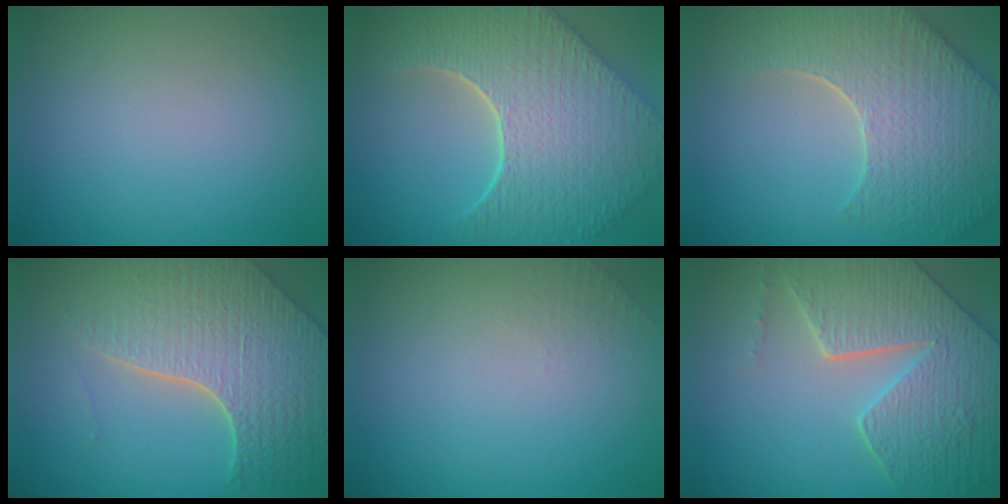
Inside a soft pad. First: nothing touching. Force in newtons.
{"total": 10.3, "press": 7.4, "slide": 7.2}
{"total": 8.6, "press": 6.3, "slide": 5.9}
{"total": 7.2, "press": 5.6, "slide": 4.5}
{"total": 1.0, "press": 0.9, "slide": 0.3}
{"total": 8.3, "press": 6.1, "slide": 5.6}